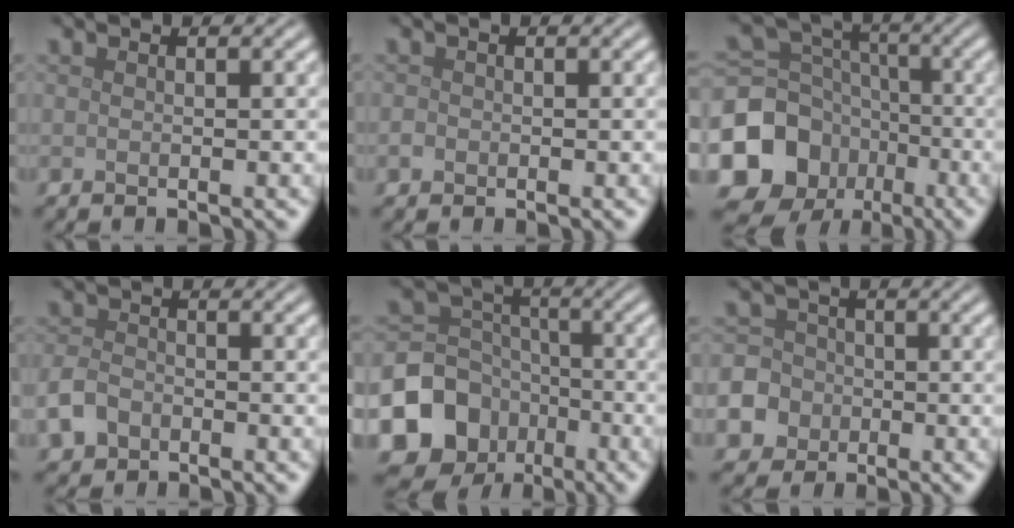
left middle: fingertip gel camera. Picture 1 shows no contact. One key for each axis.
{"total": 0.6, "fx": -0.3, "fy": 0.6, "fz": 0.2, "tx": -0.001, "ty": -0.002, "tz": -0.006}
{"total": 12.8, "fx": -5.7, "fy": 10.7, "fz": 4.2, "tx": -0.112, "ty": -0.015, "tz": -0.113}
{"total": 2.8, "fx": -1.5, "fy": 1.9, "fz": 1.3, "tx": -0.030, "ty": -0.003, "tz": -0.037}
{"total": 11.7, "fx": -5.7, "fy": 9.6, "fz": 3.4, "tx": -0.079, "ty": -0.026, "tz": -0.113}
{"total": 10.3, "fx": -4.4, "fy": 9.0, "fz": 2.3, "tx": -0.066, "ty": -0.028, "tz": -0.107}